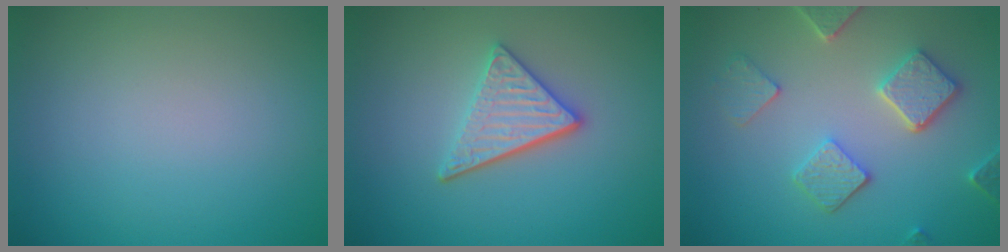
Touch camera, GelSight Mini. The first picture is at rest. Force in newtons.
{"total": 3.6, "press": 3.0, "slide": 1.9}
{"total": 4.3, "press": 3.8, "slide": 1.9}